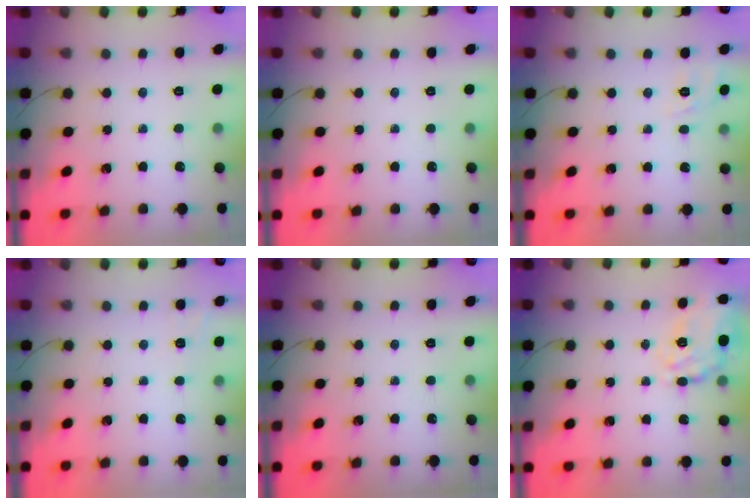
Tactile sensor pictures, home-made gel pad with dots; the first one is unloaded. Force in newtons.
{"total": 0.0}
{"total": 2.0, "press": 0.6, "slide": 1.9}
{"total": 1.6, "press": 0.2, "slide": 1.6}
{"total": 0.0}
{"total": 19.9, "press": 19.7, "slide": 3.0}